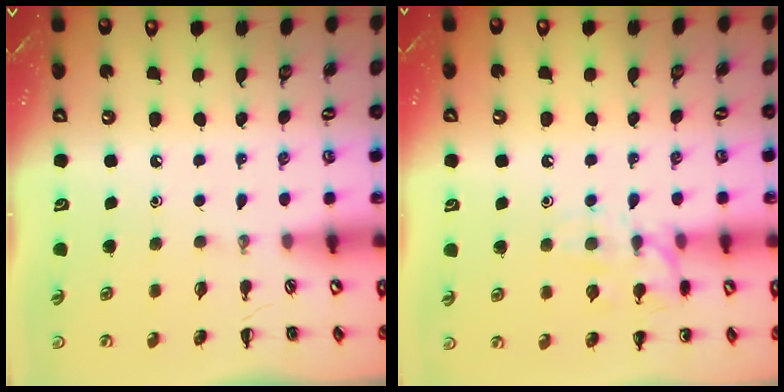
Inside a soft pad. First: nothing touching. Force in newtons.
{"total": 11.6, "press": 11.6, "slide": 0.4}